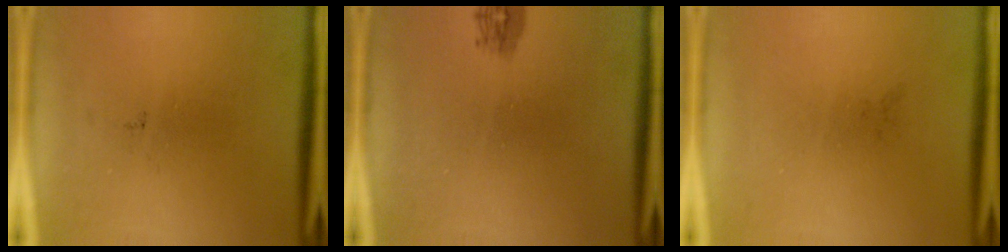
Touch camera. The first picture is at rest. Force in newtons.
{"total": 1.1}
{"total": 0.0}